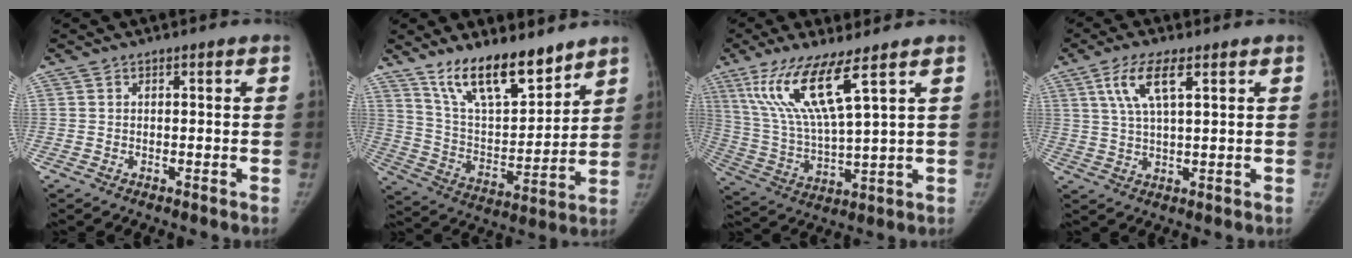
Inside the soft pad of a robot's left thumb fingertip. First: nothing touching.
{"total": 15.8, "force": [12.0, 5.5, 8.8], "torque": [-0.107, -0.081, 0.219]}
{"total": 14.2, "force": [7.7, 2.2, 11.7], "torque": [-0.253, -0.039, 0.161]}
{"total": 7.5, "force": [3.4, 2.3, 6.3], "torque": [-0.130, -0.005, 0.068]}